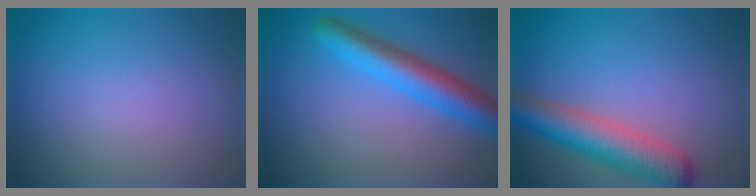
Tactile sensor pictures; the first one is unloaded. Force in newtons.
{"total": 5.5, "press": 5.5, "slide": 0.2}
{"total": 5.8, "press": 5.8, "slide": 0.2}